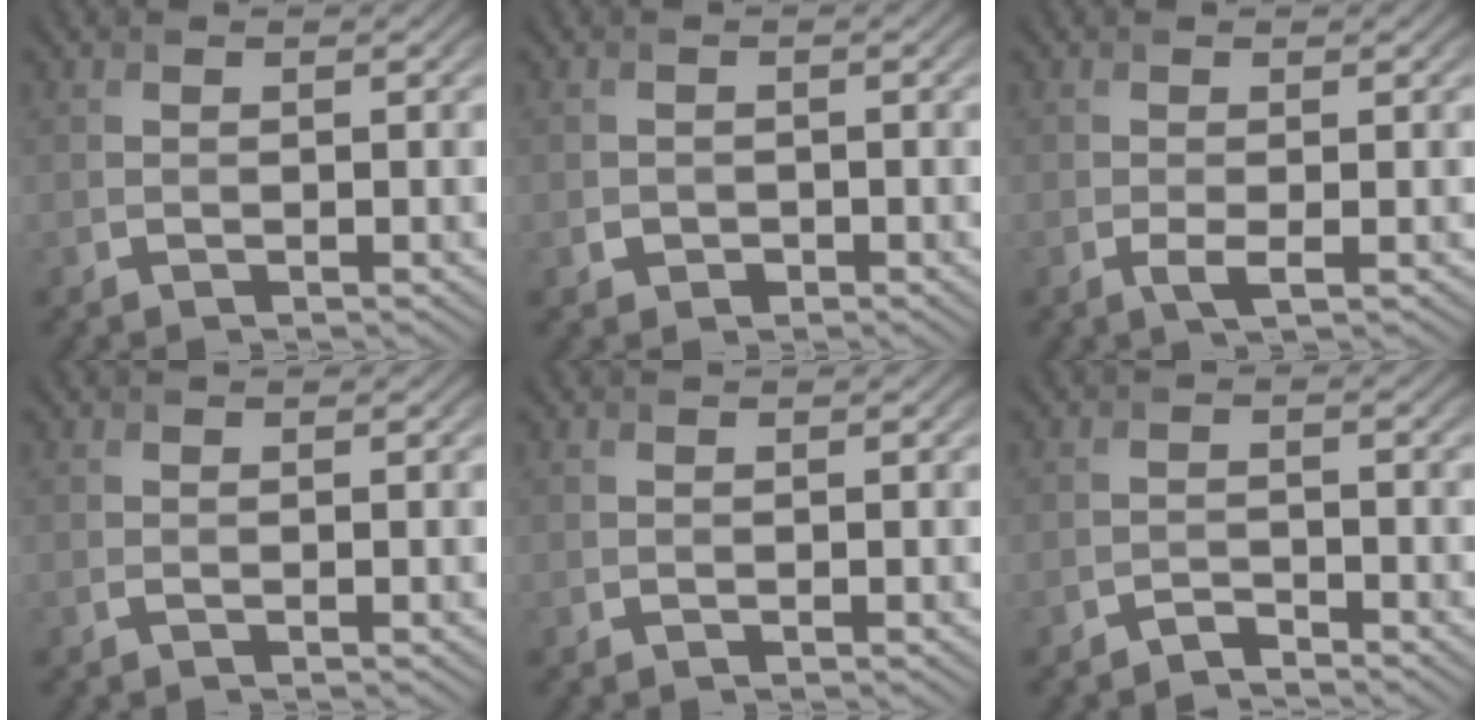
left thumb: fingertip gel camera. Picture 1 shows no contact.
{"total": 1.3, "force": [-0.5, 1.1, 0.3], "torque": [-0.002, -0.005, -0.011]}
{"total": 1.5, "force": [-0.4, 0.3, 1.4], "torque": [-0.032, -0.005, -0.010]}
{"total": 0.0}
{"total": 0.0}
{"total": 1.6, "force": [-1.6, 0.2, 0.3], "torque": [-0.006, 0.003, -0.034]}